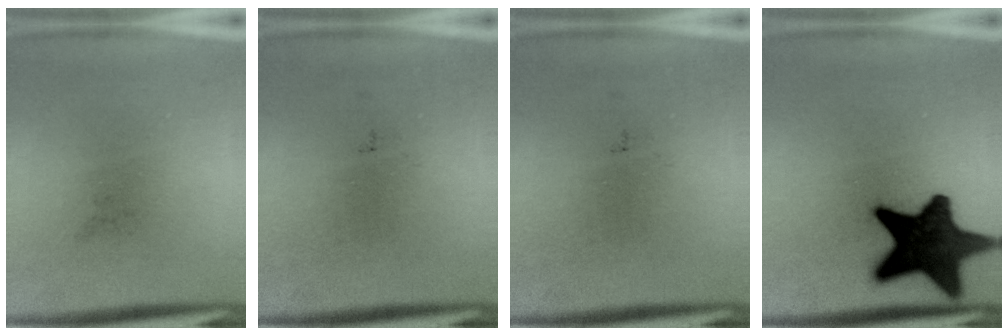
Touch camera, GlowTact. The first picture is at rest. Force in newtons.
{"total": 0.0}
{"total": 0.0}
{"total": 17.3}